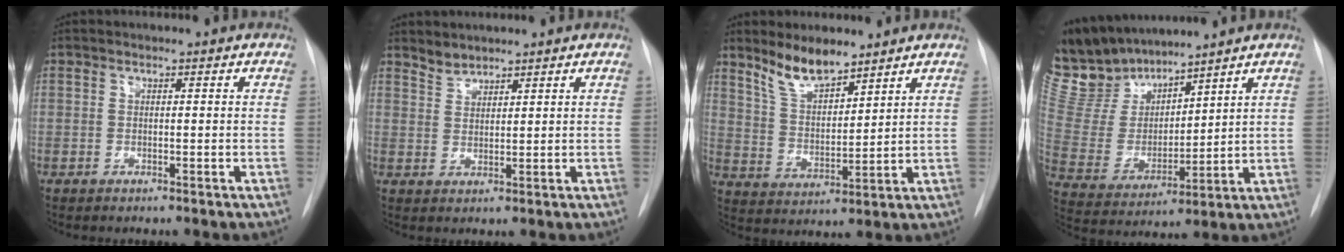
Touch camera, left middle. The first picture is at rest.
{"total": 2.3, "force": [2.2, 0.5, 0.0], "torque": [0.004, 0.001, 0.043]}
{"total": 7.6, "force": [6.3, 2.0, 3.7], "torque": [-0.074, -0.003, 0.126]}
{"total": 13.1, "force": [12.0, 3.5, 4.0], "torque": [-0.100, 0.007, 0.250]}